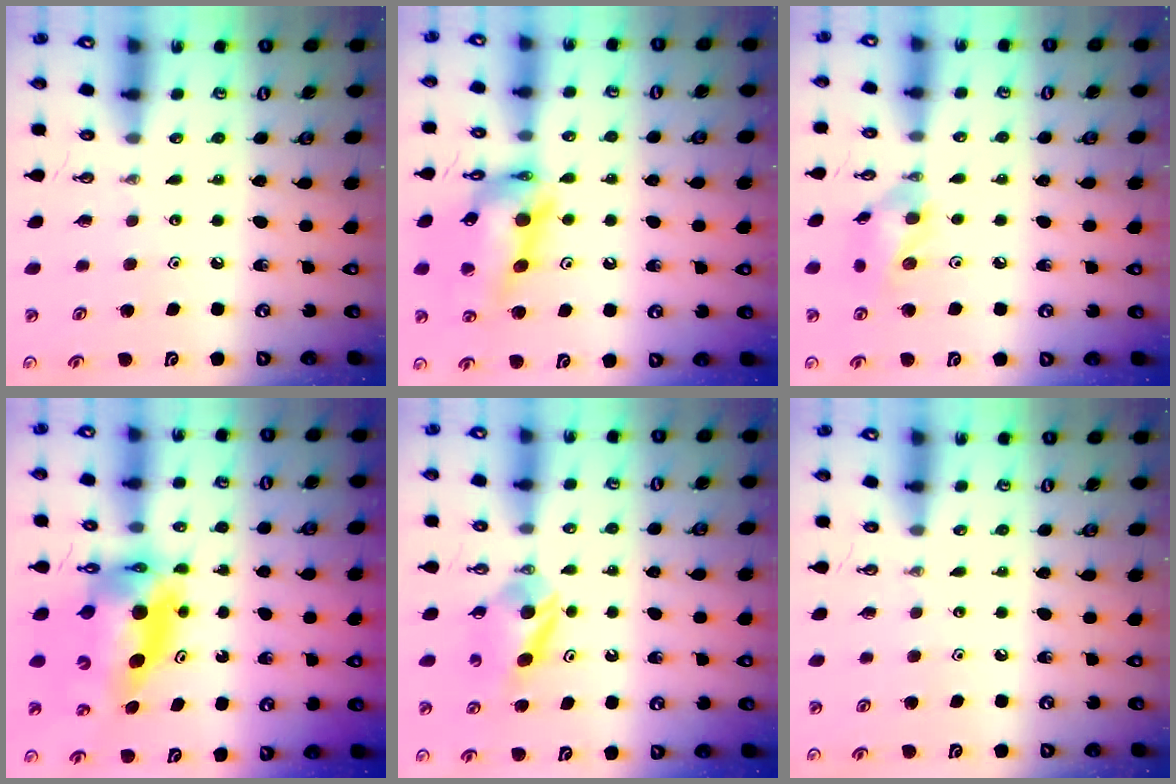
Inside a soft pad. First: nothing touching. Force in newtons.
{"total": 16.4, "press": 16.3, "slide": 1.3}
{"total": 10.2, "press": 10.1, "slide": 1.8}
{"total": 10.6, "press": 10.5, "slide": 1.0}
{"total": 5.2, "press": 5.0, "slide": 1.2}
{"total": 0.0}